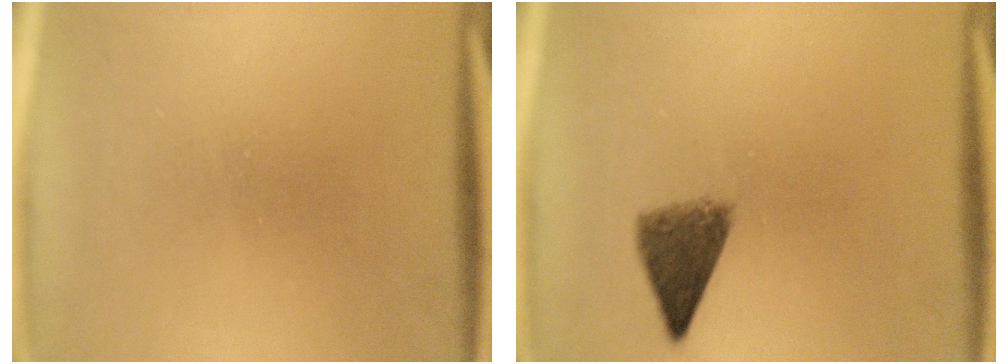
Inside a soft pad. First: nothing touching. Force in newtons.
{"total": 5.1}